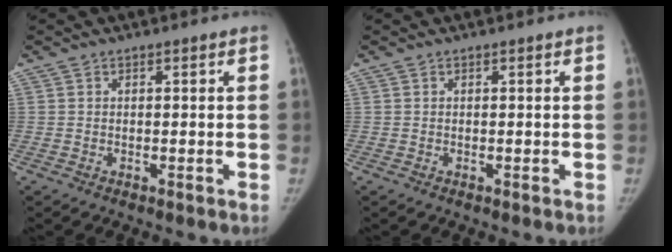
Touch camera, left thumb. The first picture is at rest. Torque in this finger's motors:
{"motor_torque": [0.00, 0.00, 0.17, -0.12, 0.00]}